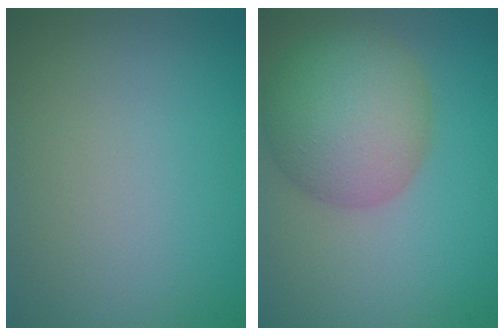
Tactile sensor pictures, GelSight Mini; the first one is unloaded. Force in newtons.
{"total": 7.9, "press": 7.9, "slide": 0.4}